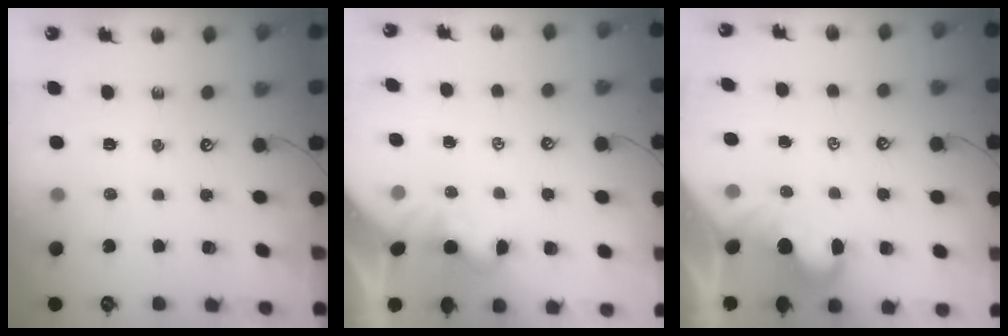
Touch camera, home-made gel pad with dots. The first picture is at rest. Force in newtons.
{"total": 1.7, "press": 1.7, "slide": 0.5}
{"total": 2.0, "press": 1.8, "slide": 0.9}